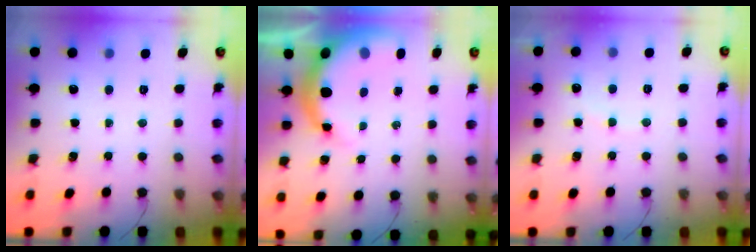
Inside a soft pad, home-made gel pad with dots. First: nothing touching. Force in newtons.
{"total": 10.5, "press": 10.2, "slide": 2.6}
{"total": 5.8, "press": 5.7, "slide": 1.1}